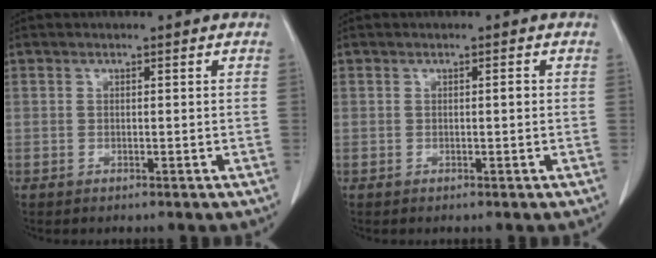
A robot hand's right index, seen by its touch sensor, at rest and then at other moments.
{"total": 0.6, "force": [0.0, 0.1, 0.5], "torque": [-0.008, 0.001, -0.001]}